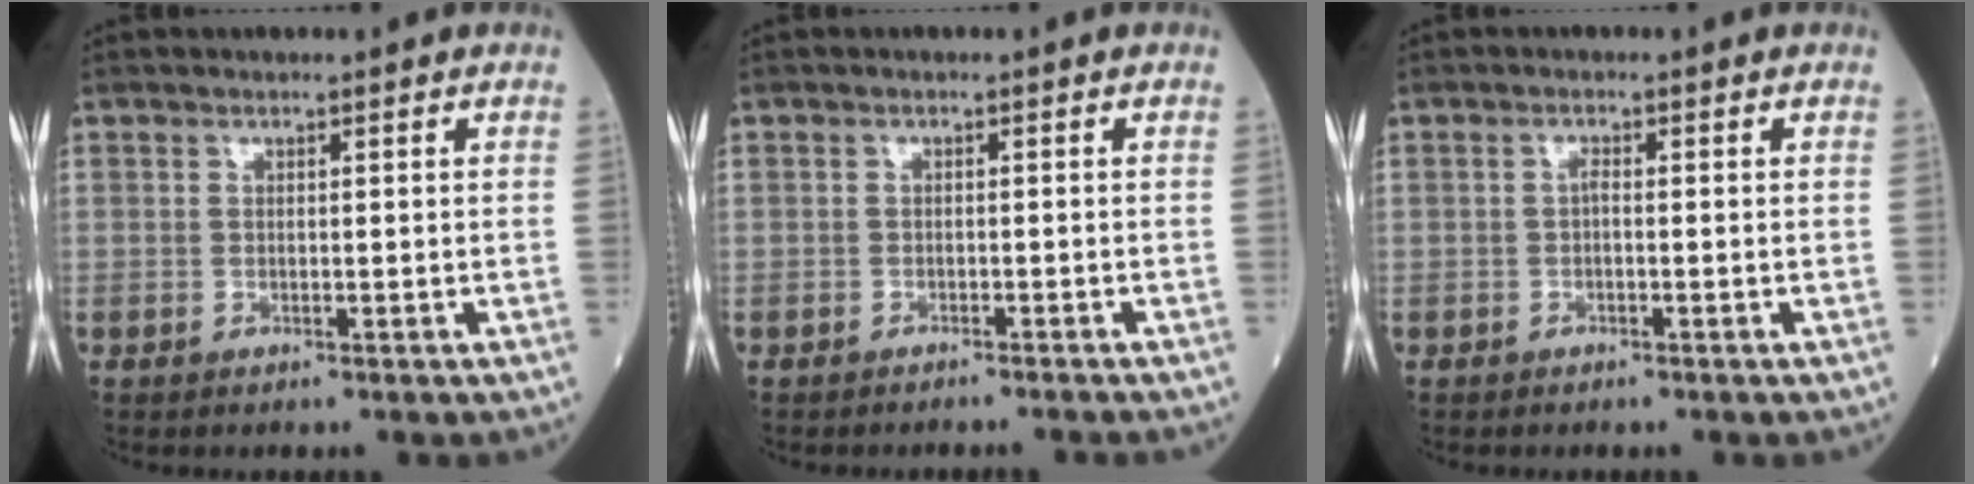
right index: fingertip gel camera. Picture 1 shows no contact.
{"total": 3.2, "force": [-3.1, -0.1, 0.7], "torque": [-0.007, -0.006, -0.041]}
{"total": 0.8, "force": [-0.2, 0.2, 0.8], "torque": [-0.015, 0.002, -0.007]}